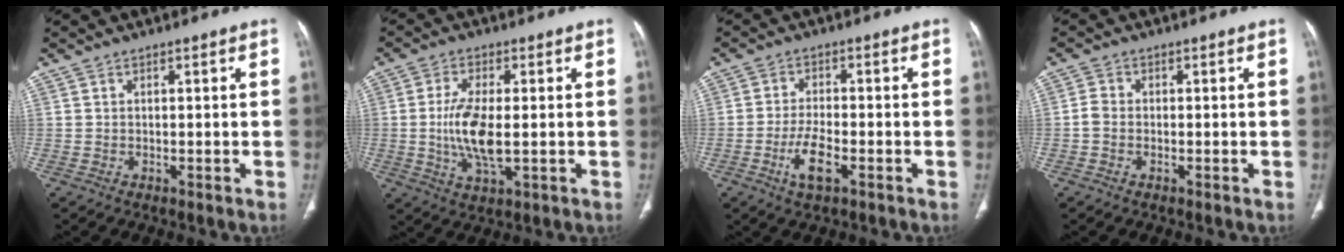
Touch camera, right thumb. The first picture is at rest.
{"total": 9.4, "force": [-0.5, 3.6, 8.7], "torque": [-0.180, -0.010, -0.008]}
{"total": 5.9, "force": [-2.5, 2.1, 4.9], "torque": [-0.095, 0.007, -0.046]}
{"total": 2.0, "force": [-0.5, 1.5, 1.3], "torque": [-0.024, 0.005, -0.015]}